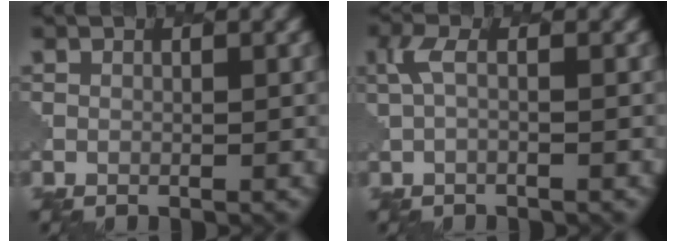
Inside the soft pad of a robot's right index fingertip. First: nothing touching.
{"total": 1.5, "force": [0.1, 0.3, 1.5], "torque": [-0.040, 0.000, -0.003]}